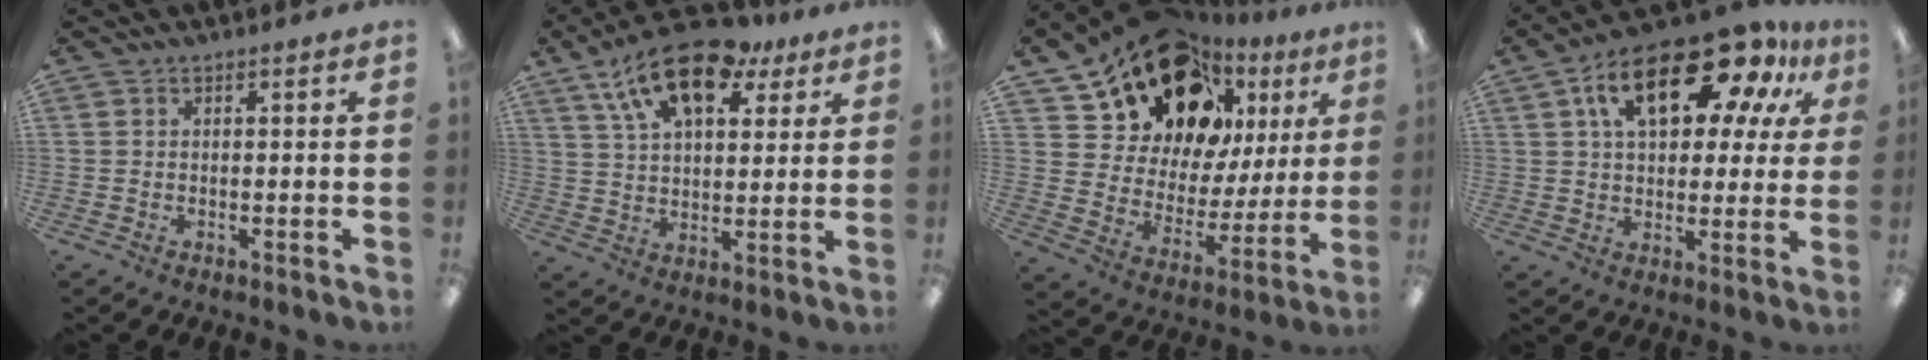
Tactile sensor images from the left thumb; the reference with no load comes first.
{"total": 16.8, "force": [9.7, 9.0, 10.4], "torque": [-0.170, -0.033, 0.171]}
{"total": 18.7, "force": [14.2, 9.9, 7.0], "torque": [-0.143, -0.100, 0.261]}
{"total": 20.7, "force": [10.3, 10.1, 14.8], "torque": [-0.241, -0.030, 0.171]}